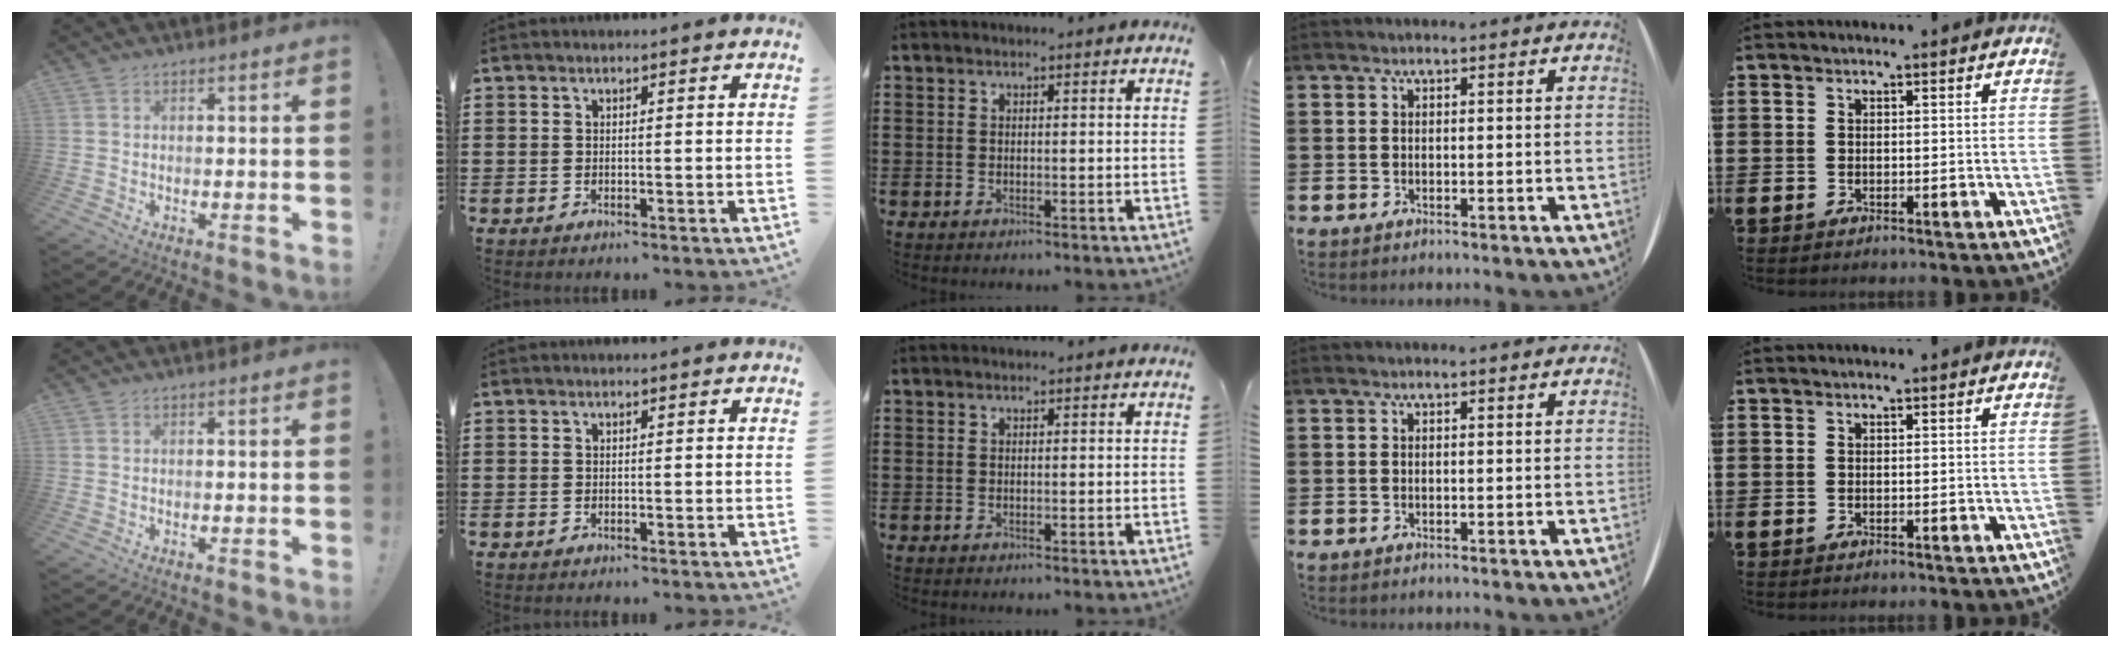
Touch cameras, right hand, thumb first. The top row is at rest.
{}